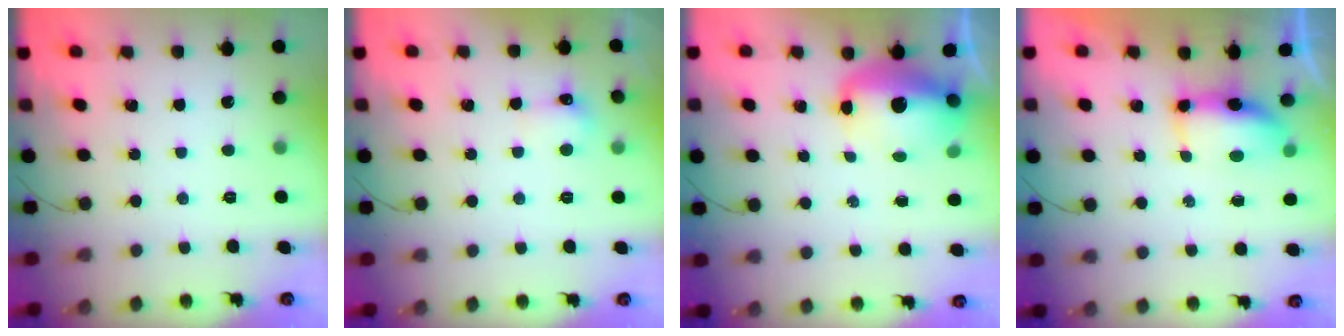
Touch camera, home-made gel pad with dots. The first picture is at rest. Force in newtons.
{"total": 5.5, "press": 5.3, "slide": 1.4}
{"total": 12.4, "press": 11.9, "slide": 3.4}
{"total": 6.3, "press": 6.2, "slide": 0.7}